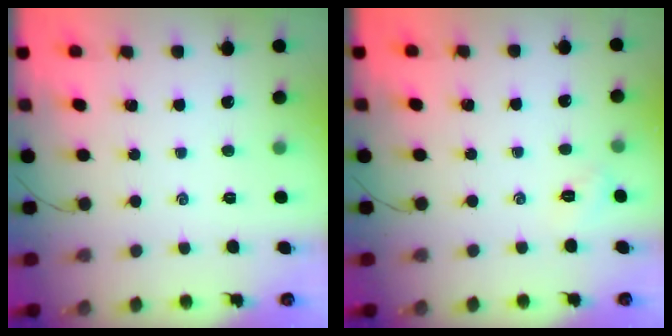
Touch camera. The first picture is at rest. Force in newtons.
{"total": 2.4, "press": 2.3, "slide": 0.7}